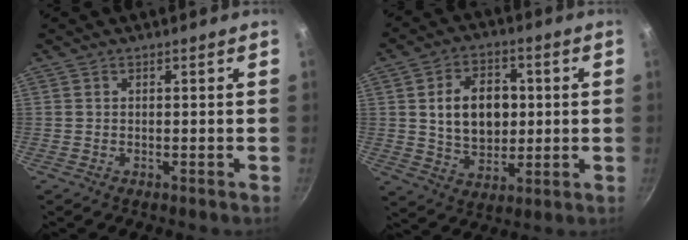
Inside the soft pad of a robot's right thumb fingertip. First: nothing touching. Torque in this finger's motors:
{"motor_torque": [-0.40, 0.86, 0.49, 0.19, 0.23]}